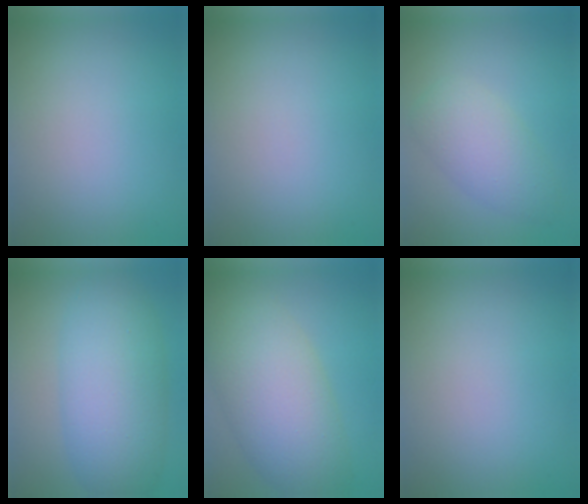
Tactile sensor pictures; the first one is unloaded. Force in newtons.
{"total": 0.0}
{"total": 4.0, "press": 4.0, "slide": 0.0}
{"total": 8.1, "press": 8.1, "slide": 0.3}
{"total": 8.7, "press": 8.7, "slide": 0.4}
{"total": 0.0}